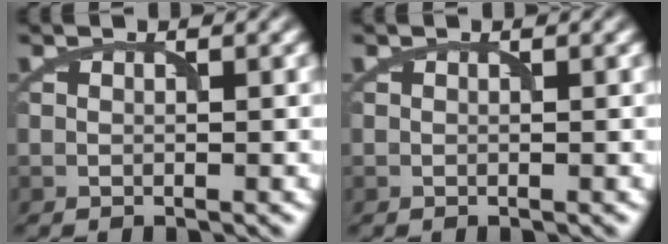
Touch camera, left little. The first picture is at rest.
{"total": 0.0}